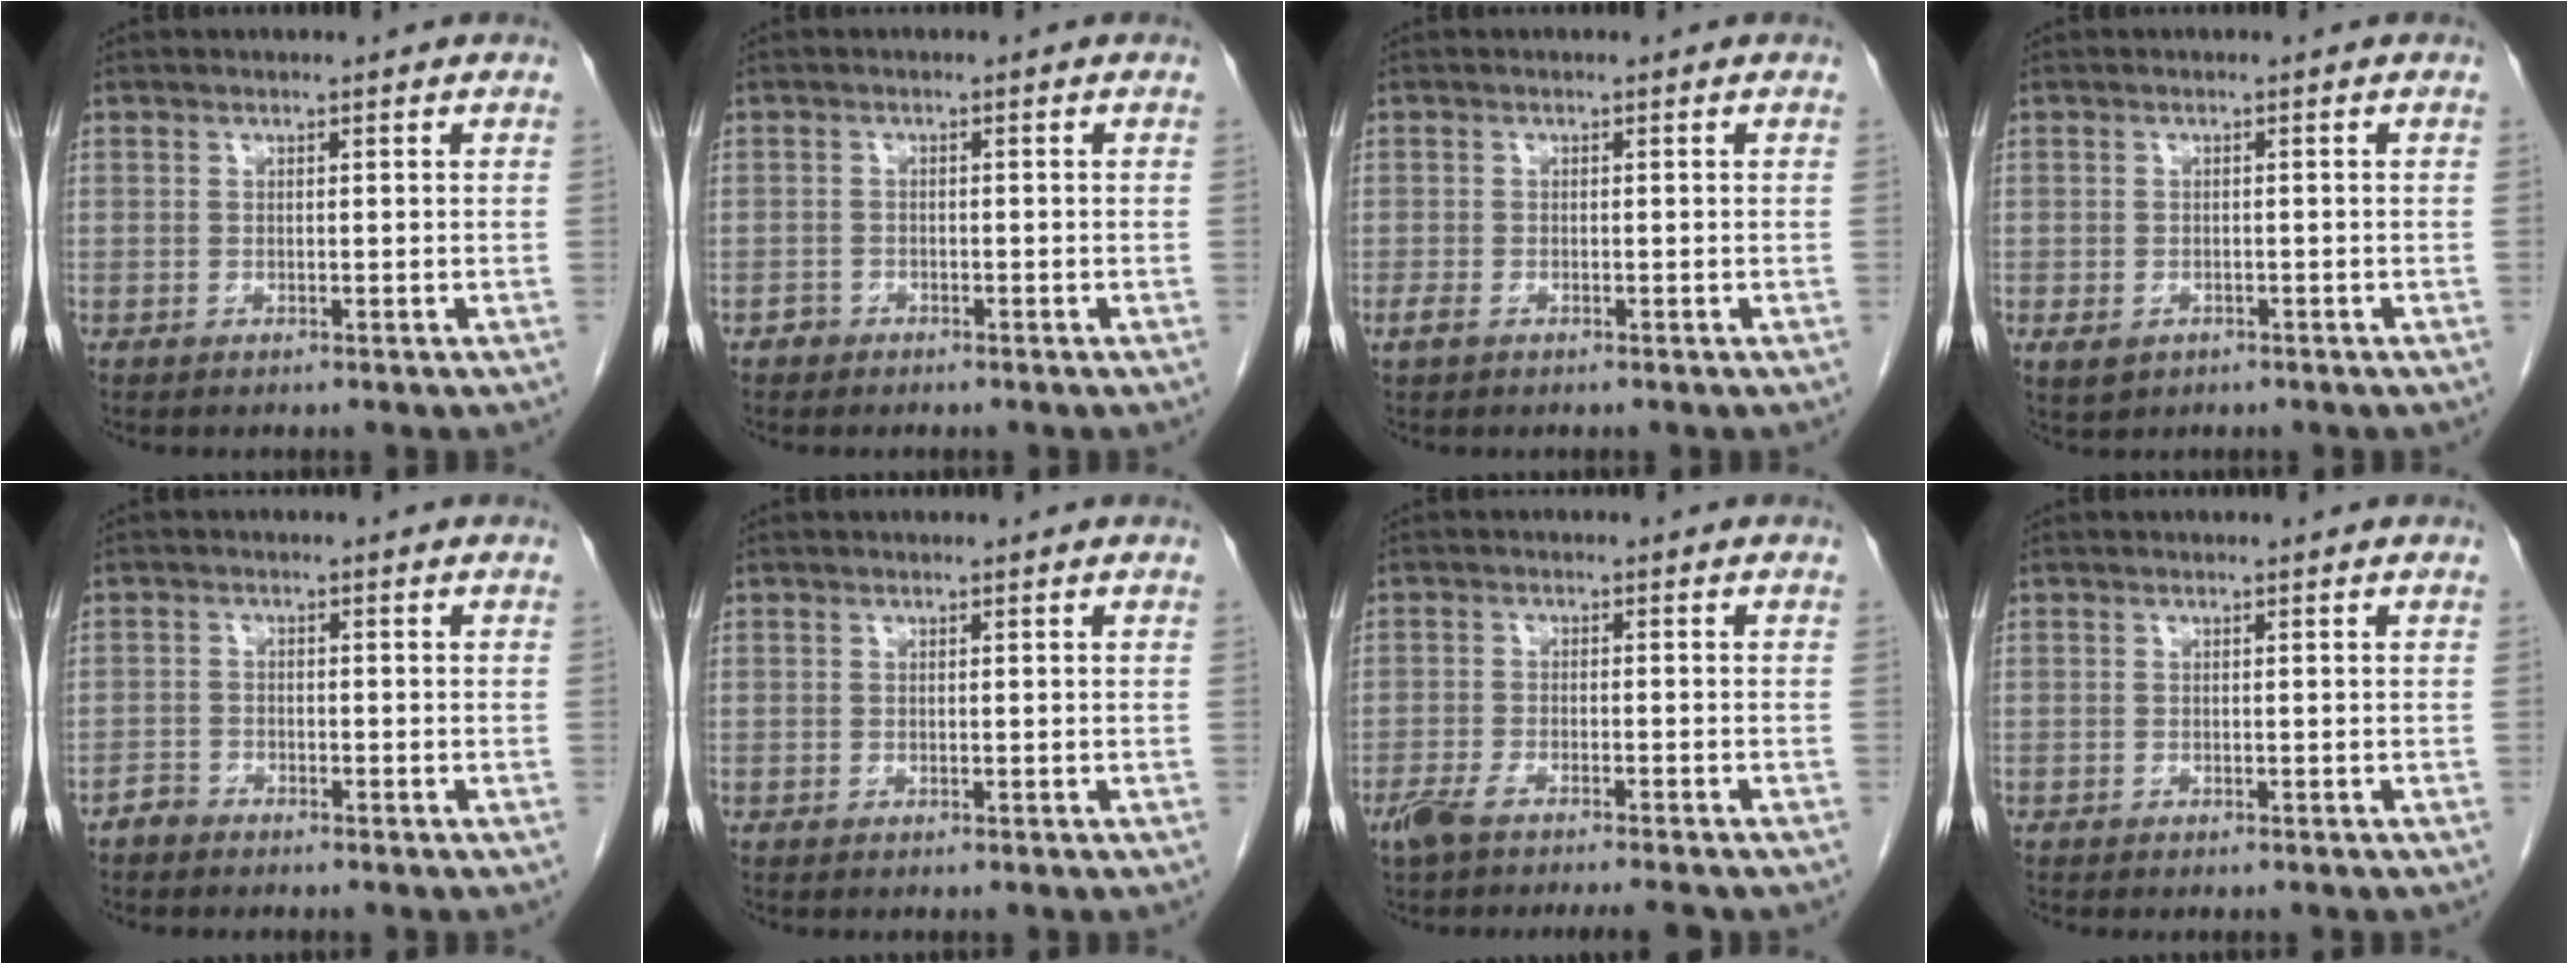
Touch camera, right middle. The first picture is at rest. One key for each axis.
{"total": 1.1, "fx": -0.9, "fy": 0.8, "fz": 0.0, "tx": -0.004, "ty": 0.004, "tz": -0.017}
{"total": 1.4, "fx": -0.7, "fy": 0.7, "fz": 0.9, "tx": -0.027, "ty": -0.002, "tz": -0.010}
{"total": 2.6, "fx": -1.4, "fy": 2.0, "fz": 1.1, "tx": -0.019, "ty": -0.001, "tz": -0.012}
{"total": 1.7, "fx": -1.5, "fy": 0.6, "fz": 0.0, "tx": -0.002, "ty": 0.002, "tz": -0.030}
{"total": 0.0}
{"total": 7.5, "fx": -6.3, "fy": 0.6, "fz": 4.1, "tx": -0.064, "ty": -0.009, "tz": -0.102}
{"total": 1.0, "fx": -0.9, "fy": 0.2, "fz": 0.4, "tx": -0.010, "ty": -0.002, "tz": -0.012}